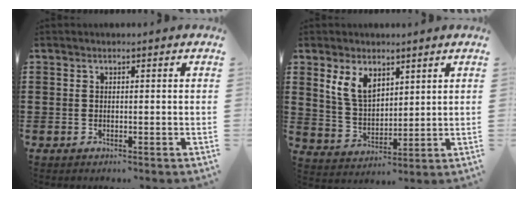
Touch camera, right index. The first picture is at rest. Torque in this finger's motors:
{"motor_torque": [0.58, 0.04, 0.49, 0.13]}